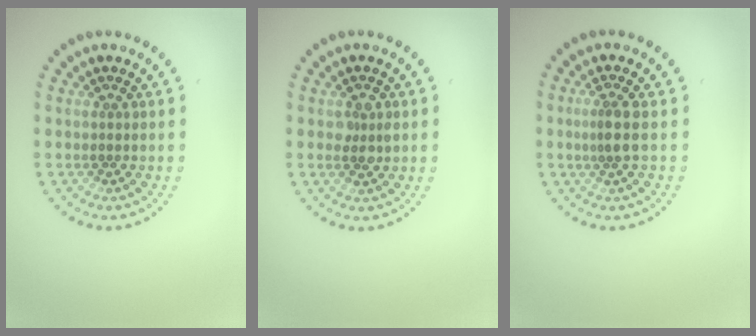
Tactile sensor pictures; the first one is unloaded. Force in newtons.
{"total": 1.4, "press": 1.4, "slide": 0.2}
{"total": 1.9, "press": 1.4, "slide": 1.3}